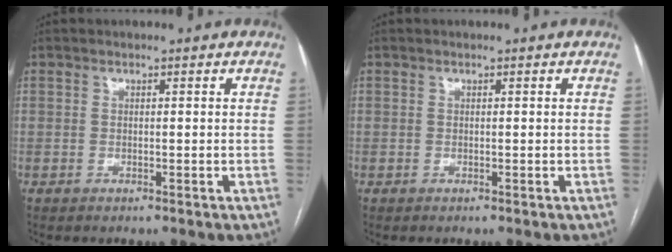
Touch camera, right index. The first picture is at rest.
{"total": 0.0}